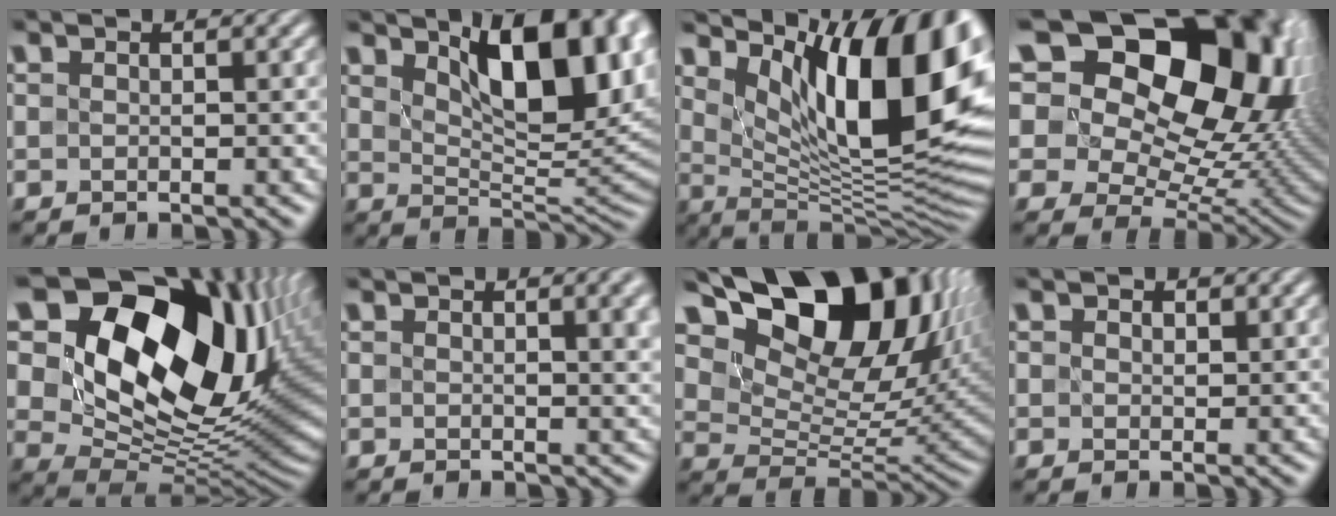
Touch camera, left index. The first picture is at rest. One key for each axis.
{"total": 11.1, "fx": 4.6, "fy": 4.5, "fz": 9.0, "tx": -0.125, "ty": 0.007, "tz": 0.068}
{"total": 15.2, "fx": 6.4, "fy": 5.6, "fz": 12.6, "tx": -0.168, "ty": -0.006, "tz": 0.110}
{"total": 23.1, "fx": 11.3, "fy": 14.6, "fz": 13.8, "tx": -0.250, "ty": 0.082, "tz": 0.195}
{"total": 19.9, "fx": 8.3, "fy": 12.7, "fz": 12.8, "tx": -0.218, "ty": 0.025, "tz": 0.150}
{"total": 4.3, "fx": 1.2, "fy": 1.5, "fz": 3.8, "tx": -0.028, "ty": 0.011, "tz": 0.013}
{"total": 15.6, "fx": 8.4, "fy": 8.6, "fz": 10.0, "tx": -0.169, "ty": 0.015, "tz": 0.149}
{"total": 1.0, "fx": 0.6, "fy": 0.7, "fz": 0.4, "tx": -0.007, "ty": -0.002, "tz": 0.009}